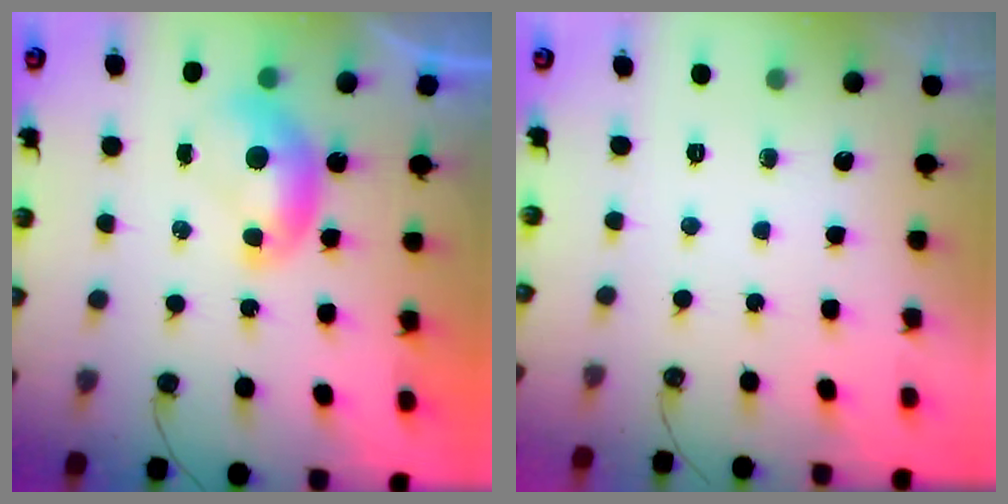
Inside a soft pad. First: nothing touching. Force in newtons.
{"total": 0.0}